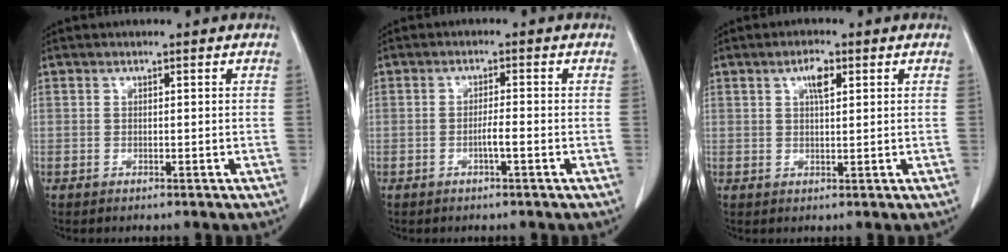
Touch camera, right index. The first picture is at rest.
{"total": 2.0, "force": [-0.9, -0.1, 1.7], "torque": [-0.030, 0.001, -0.018]}
{"total": 2.8, "force": [1.2, 0.8, 2.4], "torque": [-0.049, 0.001, 0.022]}